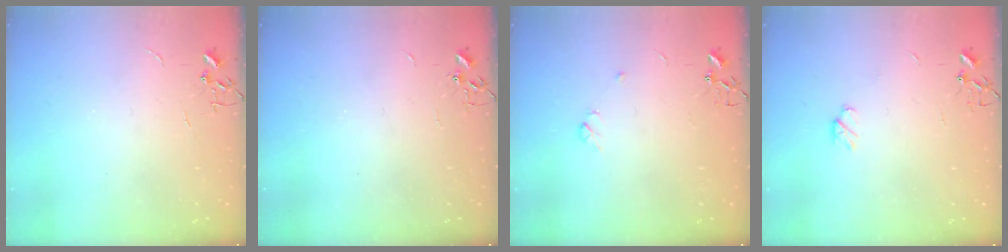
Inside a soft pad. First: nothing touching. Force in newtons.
{"total": 2.1, "press": 2.1, "slide": 0.4}
{"total": 3.6, "press": 3.5, "slide": 0.7}
{"total": 4.6, "press": 4.6, "slide": 0.7}